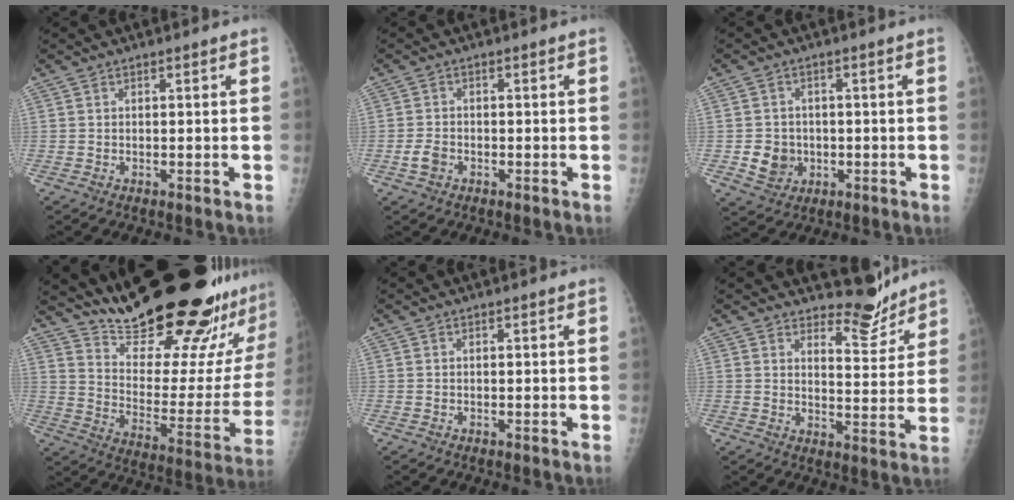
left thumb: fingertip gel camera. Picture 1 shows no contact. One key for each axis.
{"total": 2.7, "fx": -1.1, "fy": 1.9, "fz": 1.5, "tx": -0.025, "ty": 0.007, "tz": -0.020}
{"total": 5.5, "fx": -0.9, "fy": 5.0, "fz": 2.2, "tx": -0.015, "ty": 0.006, "tz": -0.008}
{"total": 31.4, "fx": 25.2, "fy": 6.4, "fz": 17.6, "tx": -0.241, "ty": -0.159, "tz": 0.356}
{"total": 0.0}
{"total": 6.6, "fx": 6.2, "fy": 1.8, "fz": 1.2, "tx": 0.008, "ty": -0.063, "tz": 0.096}